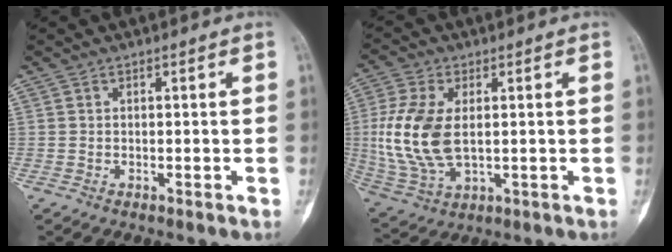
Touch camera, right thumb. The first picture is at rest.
{"total": 13.9, "force": [0.9, 7.8, 11.5], "torque": [-0.254, -0.007, 0.026]}